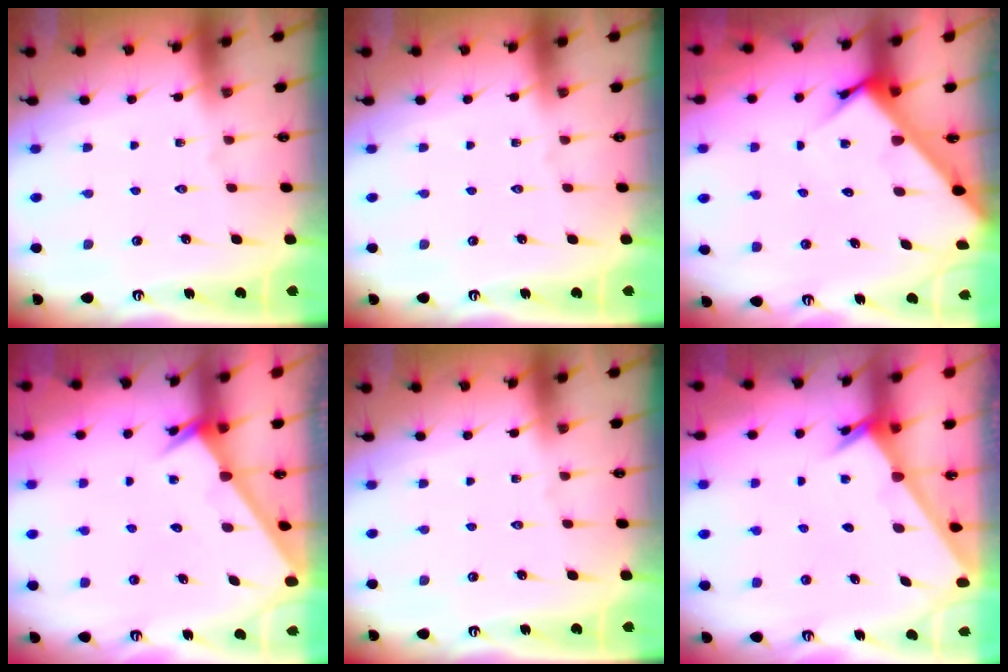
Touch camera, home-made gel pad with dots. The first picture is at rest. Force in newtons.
{"total": 0.0}
{"total": 5.5, "press": 5.5, "slide": 0.5}
{"total": 2.6, "press": 2.6, "slide": 0.0}
{"total": 0.0}
{"total": 2.6, "press": 2.6, "slide": 0.2}